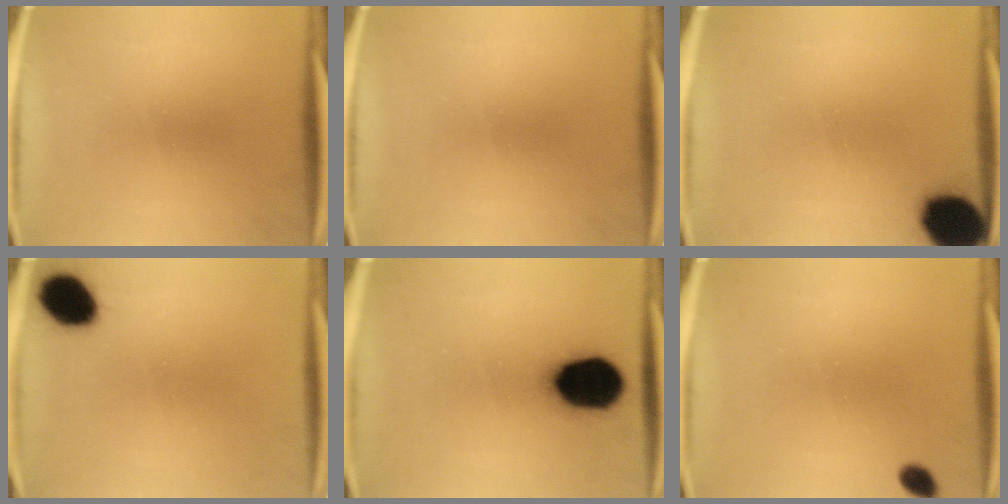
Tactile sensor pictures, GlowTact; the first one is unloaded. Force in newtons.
{"total": 0.0}
{"total": 13.2}
{"total": 9.6}
{"total": 18.1}
{"total": 2.1}